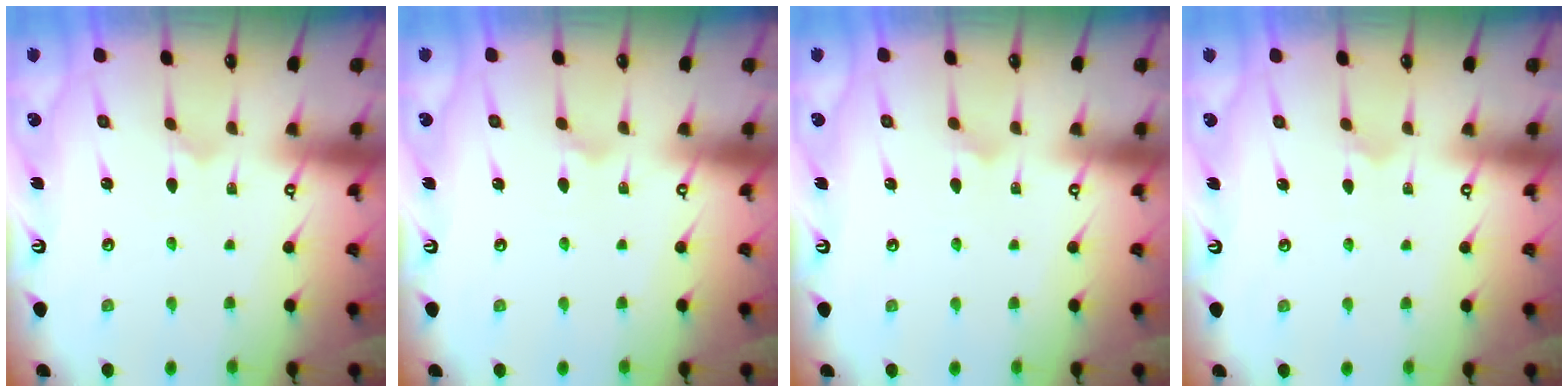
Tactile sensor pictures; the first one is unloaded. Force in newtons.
{"total": 1.9, "press": 1.9, "slide": 0.2}
{"total": 2.4, "press": 2.4, "slide": 0.2}
{"total": 3.3, "press": 3.3, "slide": 0.3}